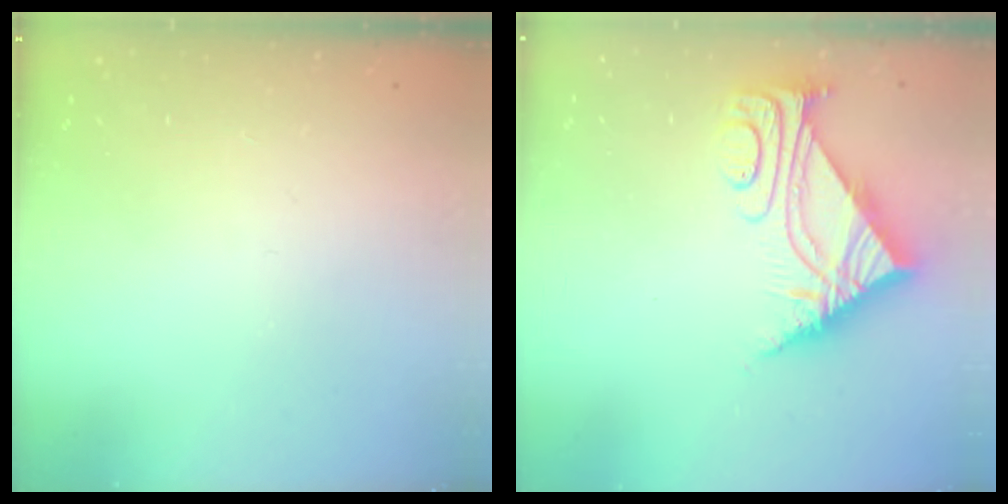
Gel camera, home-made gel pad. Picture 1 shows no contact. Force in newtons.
{"total": 7.1, "press": 7.0, "slide": 0.7}